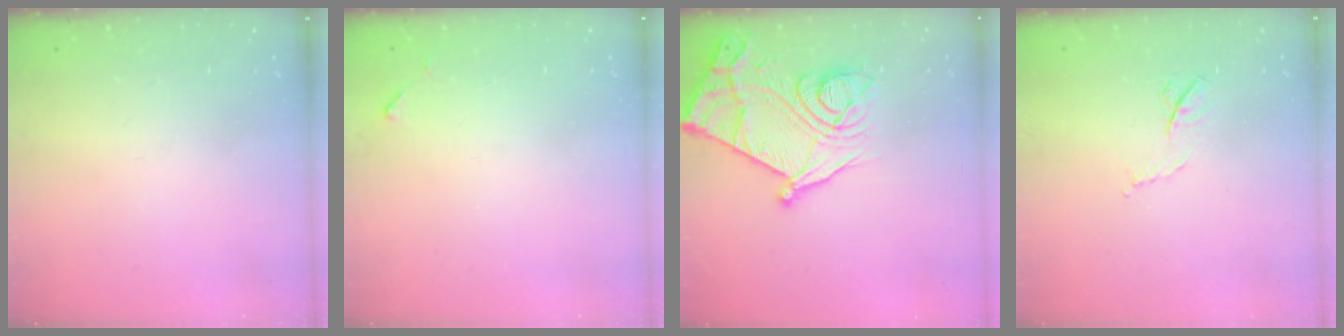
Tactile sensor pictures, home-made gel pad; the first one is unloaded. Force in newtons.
{"total": 4.6, "press": 4.6, "slide": 0.3}
{"total": 22.3, "press": 22.3, "slide": 0.4}
{"total": 5.2, "press": 5.1, "slide": 0.8}